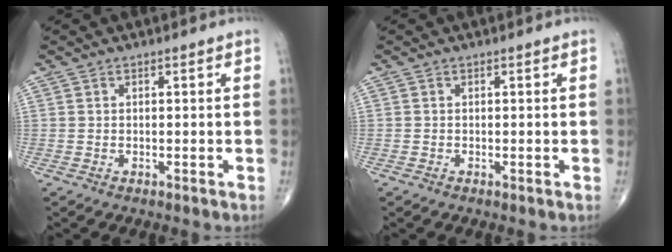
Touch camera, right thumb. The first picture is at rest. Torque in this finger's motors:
{"motor_torque": [0.11, -0.38, -0.12, -0.19, 0.00]}